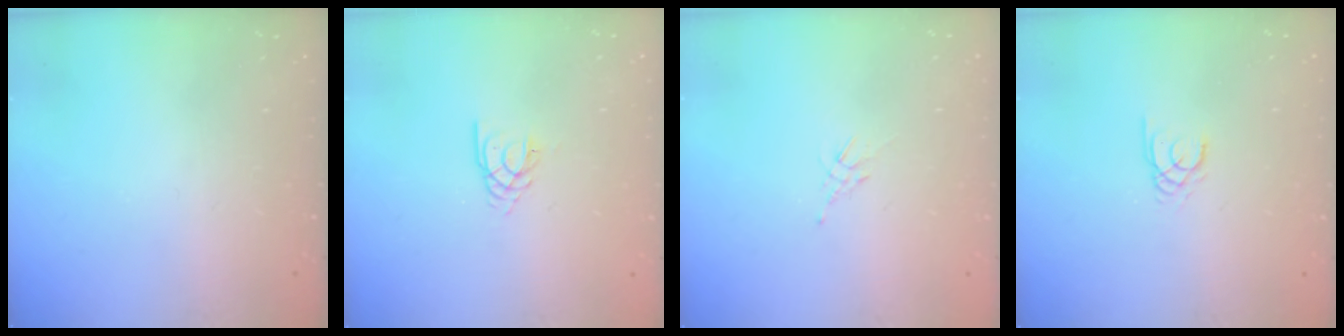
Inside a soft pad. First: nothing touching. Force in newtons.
{"total": 2.1, "press": 2.1, "slide": 0.3}
{"total": 2.1, "press": 2.0, "slide": 0.5}
{"total": 1.7, "press": 1.7, "slide": 0.2}